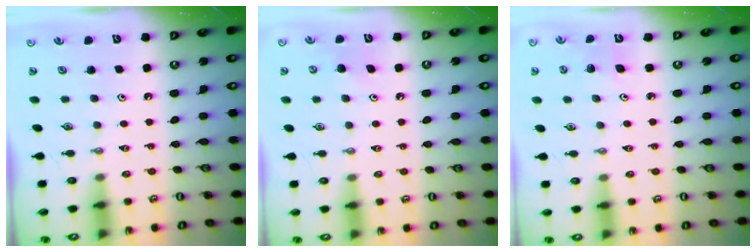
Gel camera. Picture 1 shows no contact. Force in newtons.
{"total": 6.2, "press": 6.1, "slide": 1.1}
{"total": 4.1, "press": 4.0, "slide": 1.0}